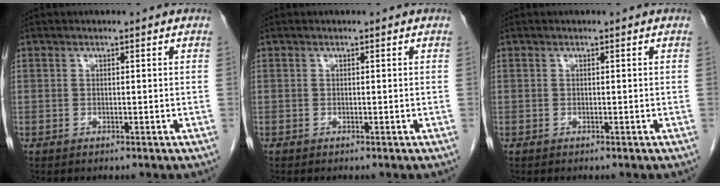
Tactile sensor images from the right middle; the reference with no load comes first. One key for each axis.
{"total": 0.0}
{"total": 0.0}